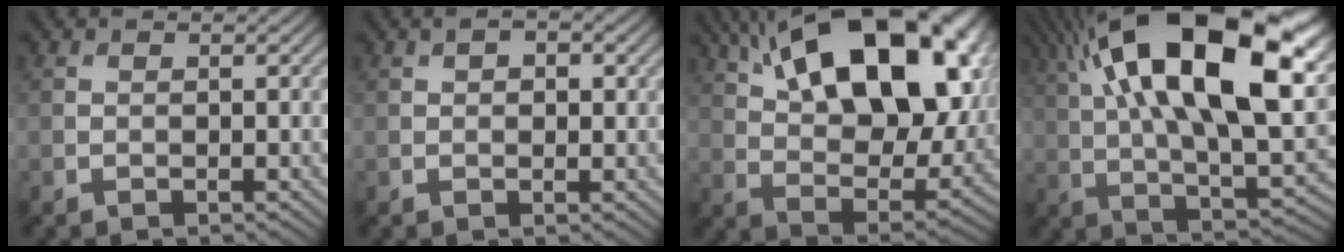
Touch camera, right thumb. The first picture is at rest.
{"total": 2.9, "force": [1.1, 1.6, 2.2], "torque": [-0.031, -0.002, 0.018]}
{"total": 22.0, "force": [10.0, 10.8, 16.4], "torque": [-0.268, 0.039, 0.148]}
{"total": 22.8, "force": [8.4, 9.1, 19.0], "torque": [-0.330, 0.047, 0.138]}